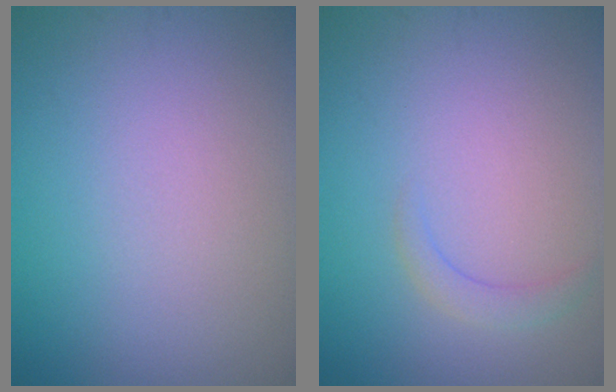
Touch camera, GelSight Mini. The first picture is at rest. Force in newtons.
{"total": 1.4, "press": 1.3, "slide": 0.3}